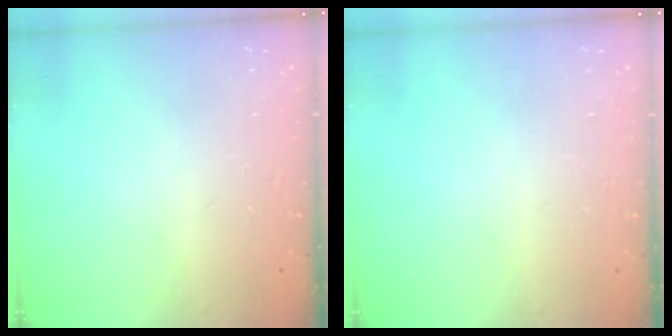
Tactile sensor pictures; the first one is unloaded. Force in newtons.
{"total": 0.0}